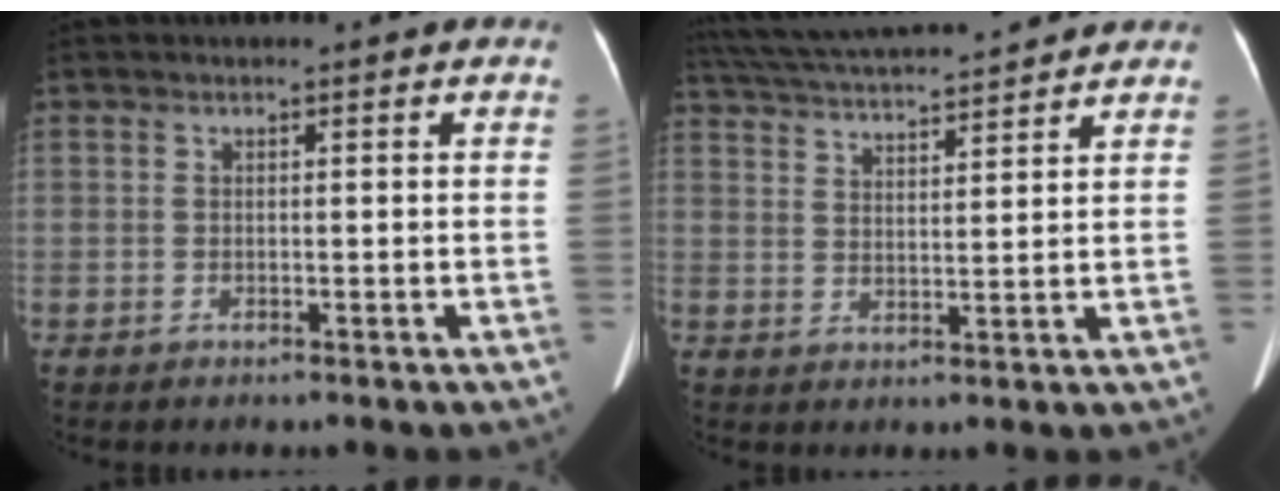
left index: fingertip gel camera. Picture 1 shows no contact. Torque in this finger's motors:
{"motor_torque": [0.25, -0.91, 0.00, 0.03]}